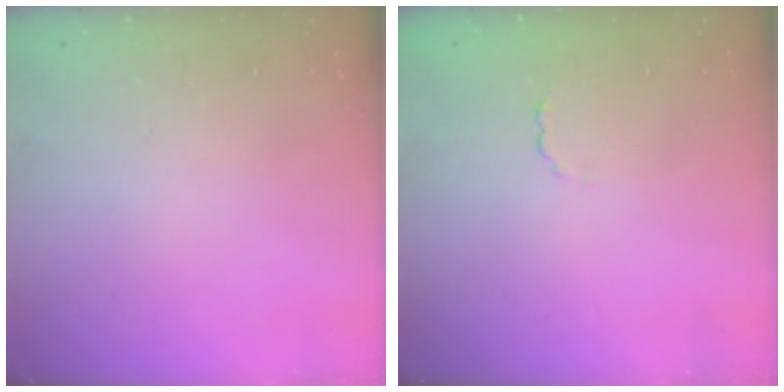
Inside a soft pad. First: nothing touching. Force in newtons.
{"total": 1.7, "press": 1.7, "slide": 0.5}